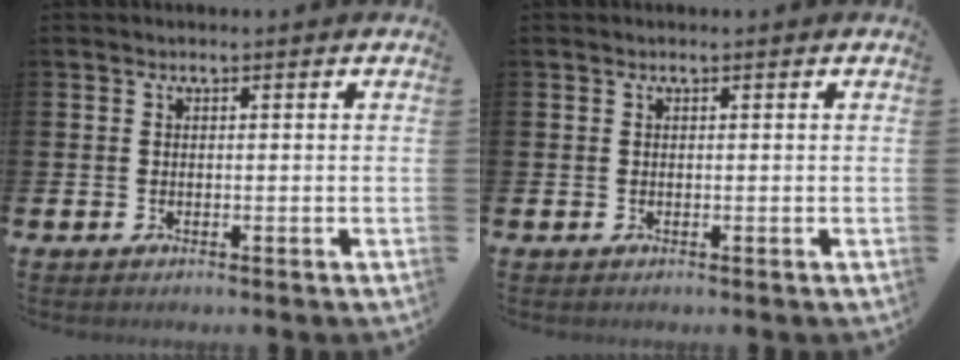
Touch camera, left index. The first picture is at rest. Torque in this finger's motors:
{"motor_torque": [-0.05, 0.05, -0.01, -0.01]}